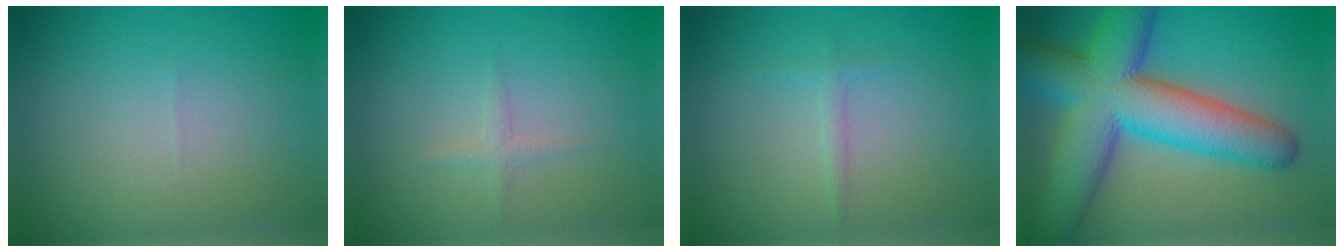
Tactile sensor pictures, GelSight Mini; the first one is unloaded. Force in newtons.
{"total": 0.9, "press": 0.9, "slide": 0.0}
{"total": 0.9, "press": 0.9, "slide": 0.0}
{"total": 13.3, "press": 13.3, "slide": 0.5}